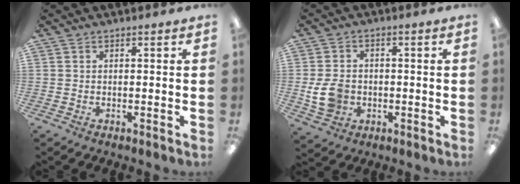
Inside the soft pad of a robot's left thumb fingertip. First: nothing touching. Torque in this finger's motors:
{"motor_torque": [0.04, 0.29, 0.21, -0.20, 0.02]}